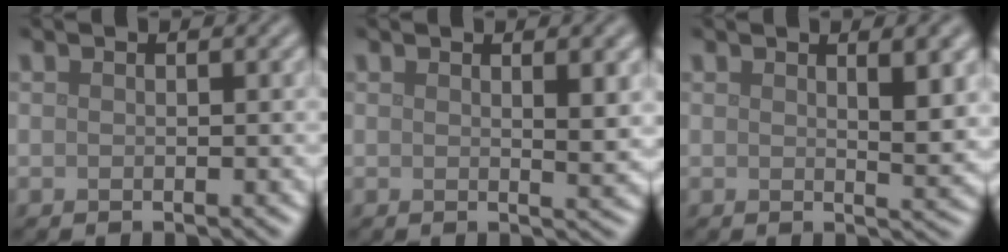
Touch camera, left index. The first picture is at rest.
{"total": 2.5, "force": [1.0, 0.7, 2.2], "torque": [-0.023, -0.001, 0.016]}
{"total": 3.6, "force": [1.5, 1.0, 3.2], "torque": [-0.037, -0.003, 0.024]}